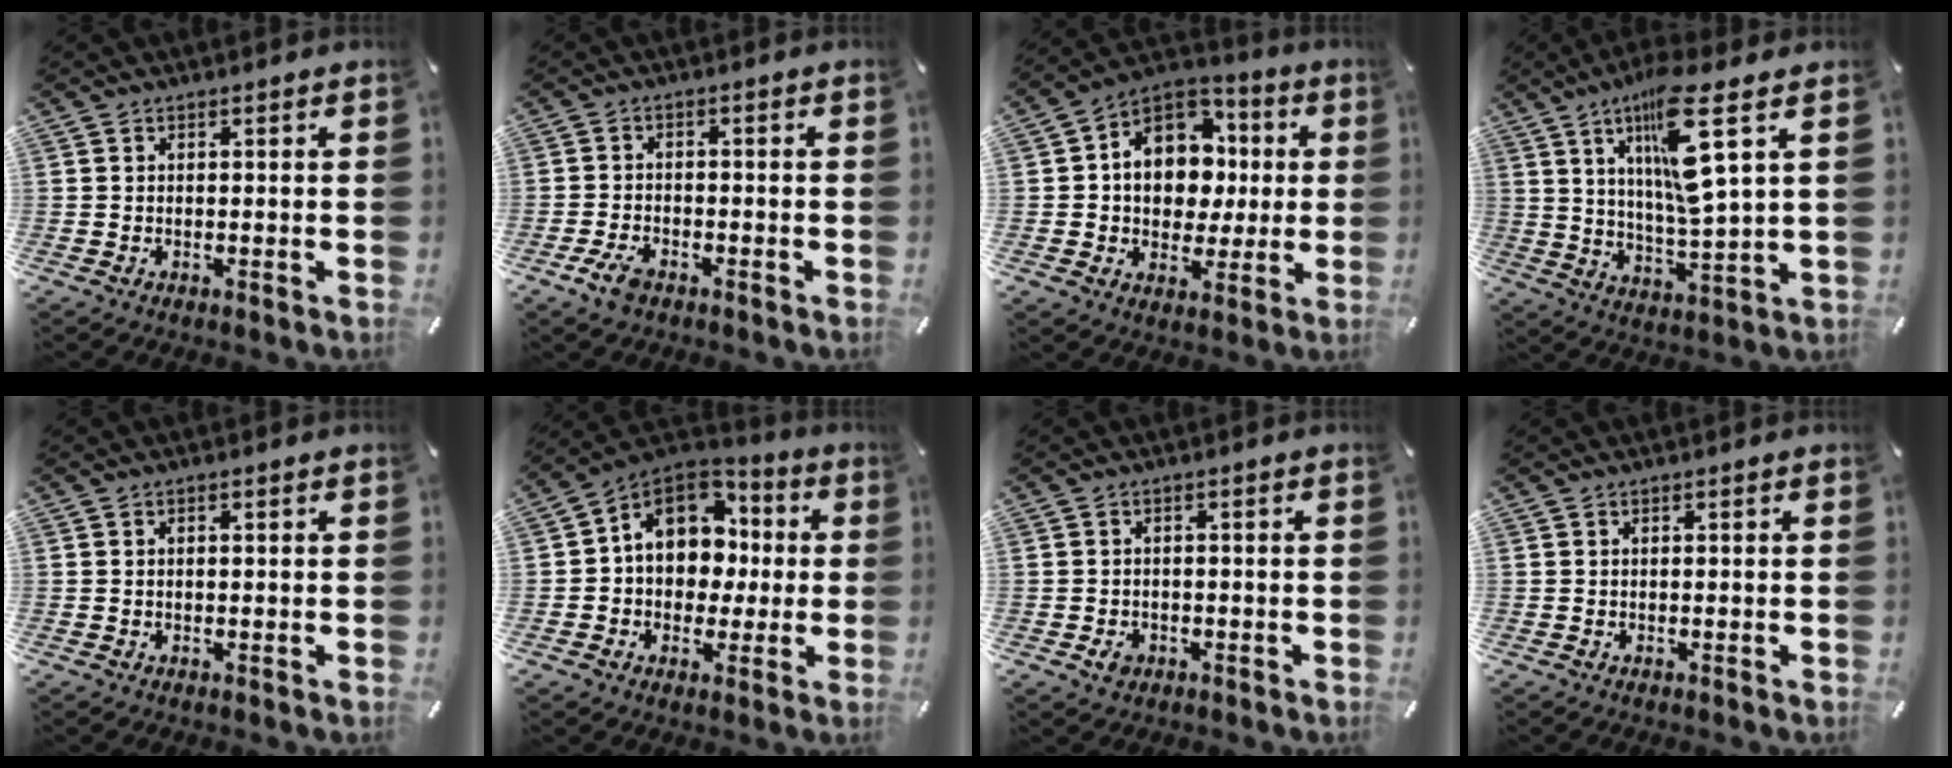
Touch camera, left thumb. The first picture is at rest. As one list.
[{"total": 4.1, "force": [-2.6, 2.1, 2.4], "torque": [-0.065, 0.005, -0.054]}, {"total": 12.8, "force": [1.2, 11.1, 6.3], "torque": [-0.110, -0.008, 0.026]}, {"total": 15.6, "force": [7.7, 3.0, 13.3], "torque": [-0.242, -0.035, 0.118]}, {"total": 0.6, "force": [0.1, 0.4, 0.4], "torque": [-0.008, 0.001, 0.001]}, {"total": 12.9, "force": [2.4, 11.0, 6.3], "torque": [-0.126, -0.003, 0.048]}, {"total": 2.4, "force": [-1.0, 1.9, 1.1], "torque": [-0.019, 0.005, -0.019]}, {"total": 0.0}]